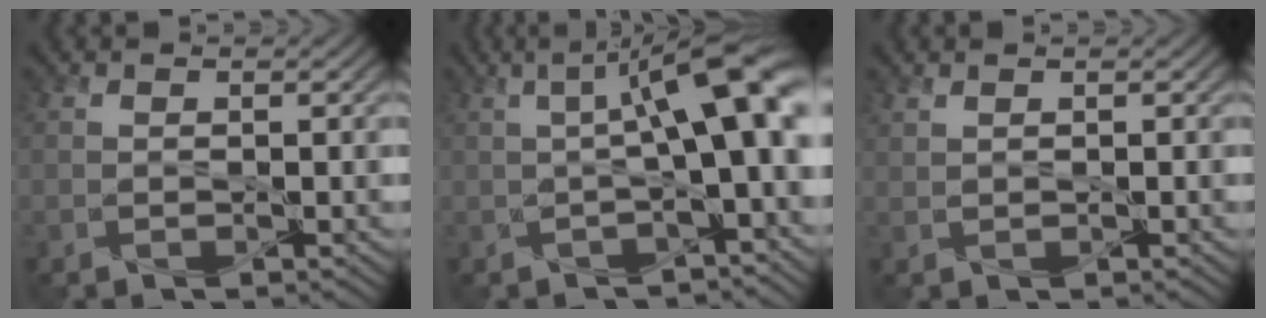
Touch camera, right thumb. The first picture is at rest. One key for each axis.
{"total": 8.3, "fx": 0.0, "fy": 1.4, "fz": 8.1, "tx": -0.117, "ty": 0.021, "tz": -0.002}
{"total": 1.0, "fx": 0.9, "fy": 0.2, "fz": 0.2, "tx": -0.009, "ty": 0.002, "tz": 0.025}